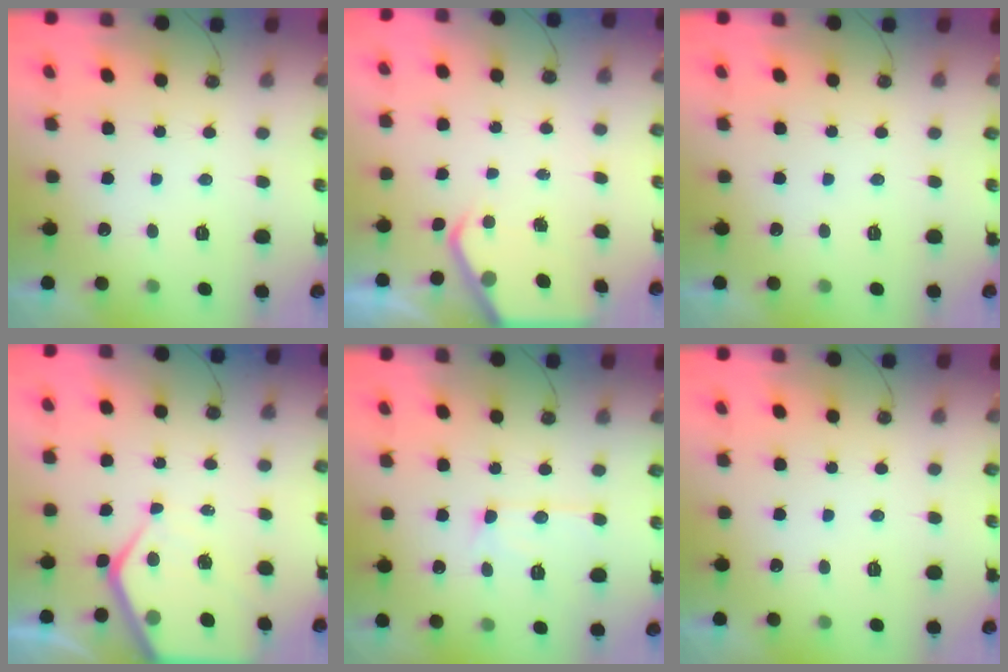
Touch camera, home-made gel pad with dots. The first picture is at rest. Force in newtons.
{"total": 4.4, "press": 4.4, "slide": 0.3}
{"total": 0.0}
{"total": 9.3, "press": 9.2, "slide": 0.7}
{"total": 10.9, "press": 10.9, "slide": 1.0}
{"total": 0.0}